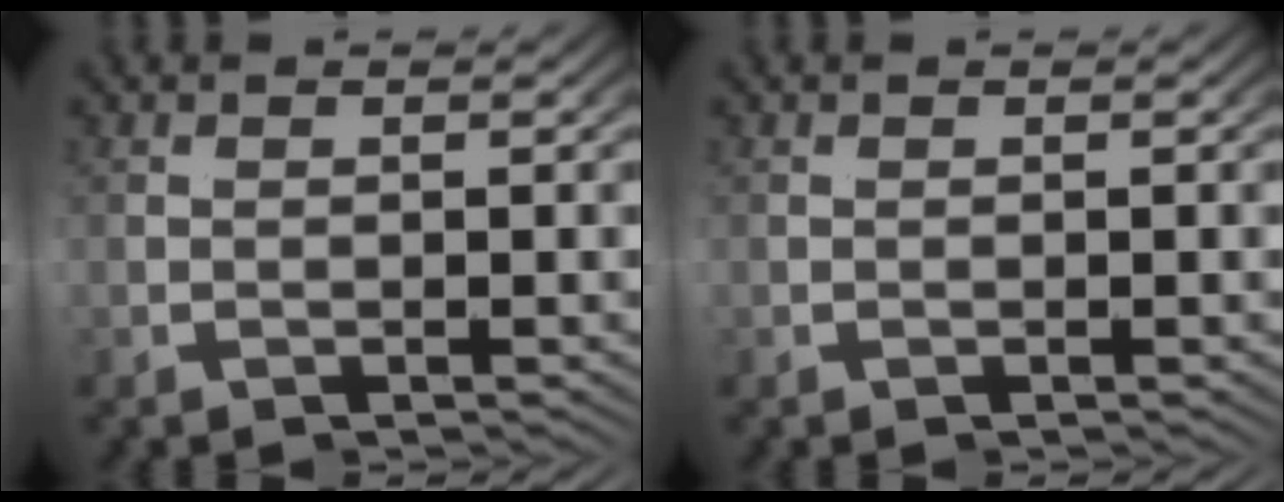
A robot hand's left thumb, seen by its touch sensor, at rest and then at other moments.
{"total": 0.0}